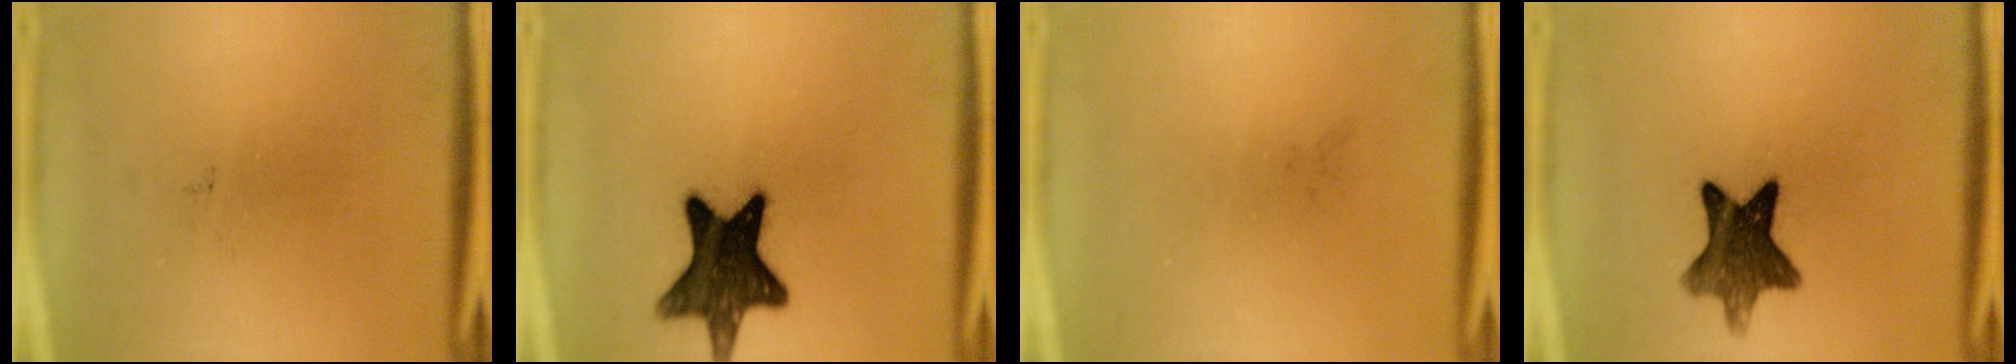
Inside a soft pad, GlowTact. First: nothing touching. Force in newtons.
{"total": 14.0}
{"total": 0.0}
{"total": 10.3}